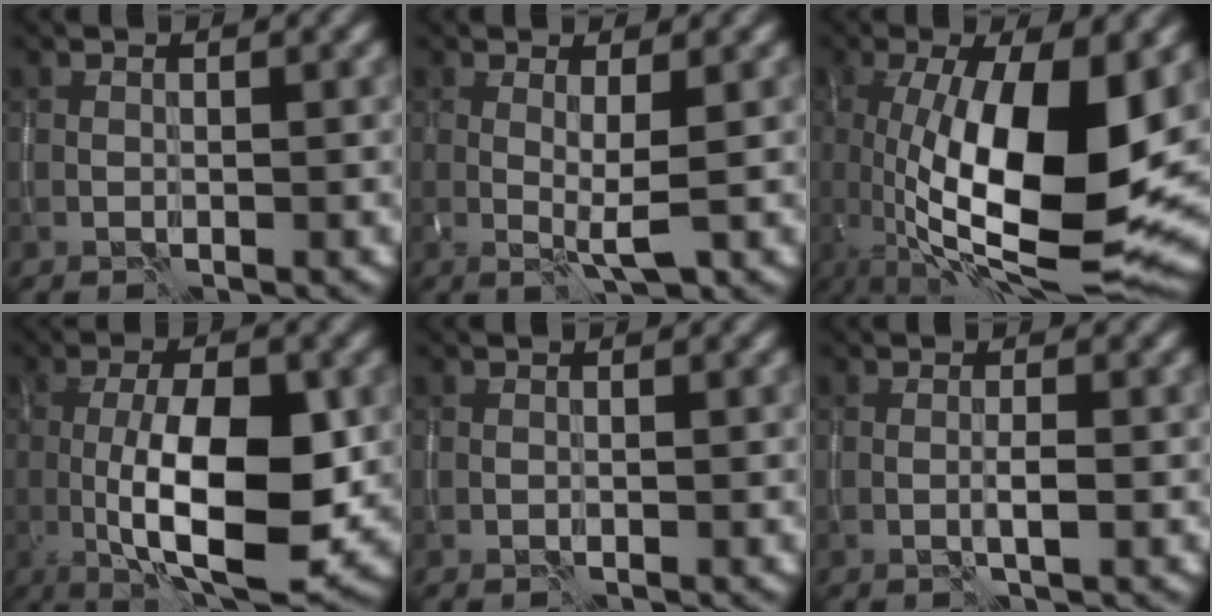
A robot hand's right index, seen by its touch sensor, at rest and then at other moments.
{"total": 2.3, "force": [0.1, 0.2, 2.3], "torque": [-0.044, -0.012, 0.004]}
{"total": 13.7, "force": [0.1, 4.8, 12.9], "torque": [-0.207, -0.013, -0.002]}
{"total": 10.6, "force": [-1.1, 3.6, 10.0], "torque": [-0.165, -0.009, -0.016]}
{"total": 0.0}
{"total": 1.0, "force": [-0.3, -0.1, 1.0], "torque": [-0.022, 0.000, -0.006]}